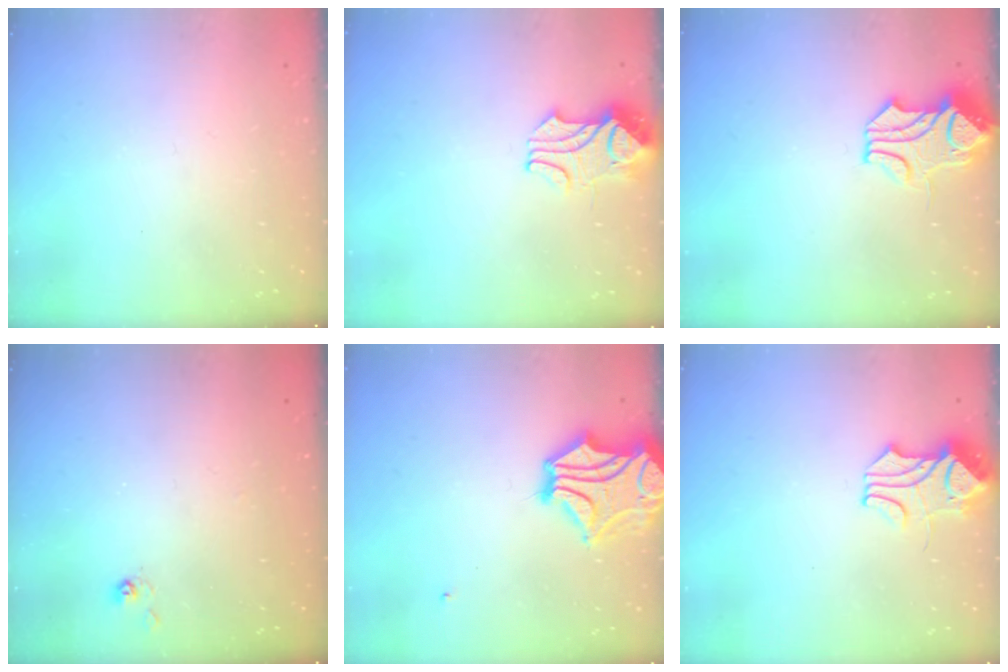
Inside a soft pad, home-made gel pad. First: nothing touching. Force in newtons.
{"total": 2.3, "press": 2.2, "slide": 0.8}
{"total": 1.5, "press": 0.8, "slide": 1.3}
{"total": 3.9, "press": 3.9, "slide": 0.3}
{"total": 7.6, "press": 7.2, "slide": 2.3}
{"total": 1.9, "press": 1.8, "slide": 0.7}